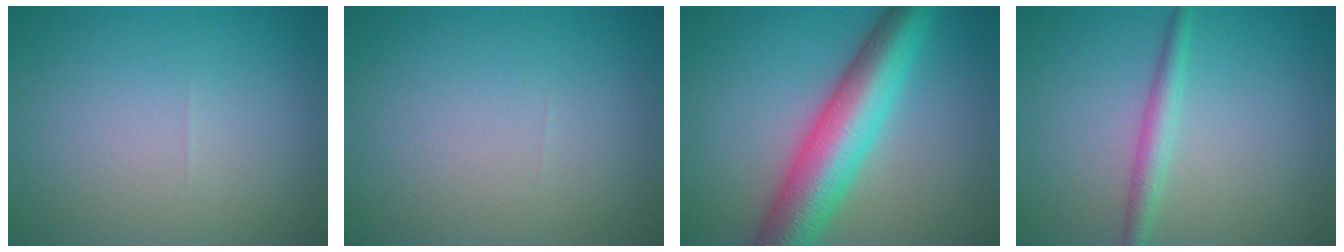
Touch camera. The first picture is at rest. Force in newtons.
{"total": 0.0}
{"total": 9.2, "press": 9.2, "slide": 0.0}
{"total": 2.2, "press": 2.2, "slide": 0.1}